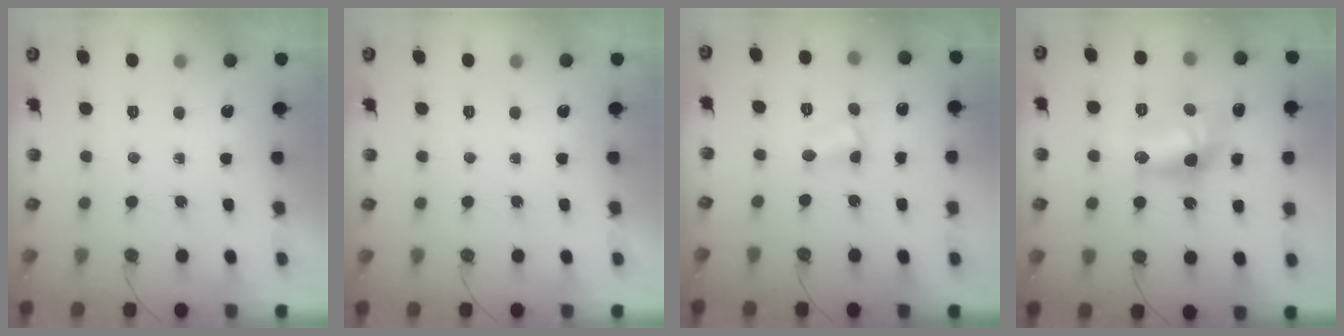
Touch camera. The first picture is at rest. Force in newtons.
{"total": 0.0}
{"total": 3.4, "press": 3.4, "slide": 0.2}
{"total": 14.1, "press": 14.1, "slide": 0.9}